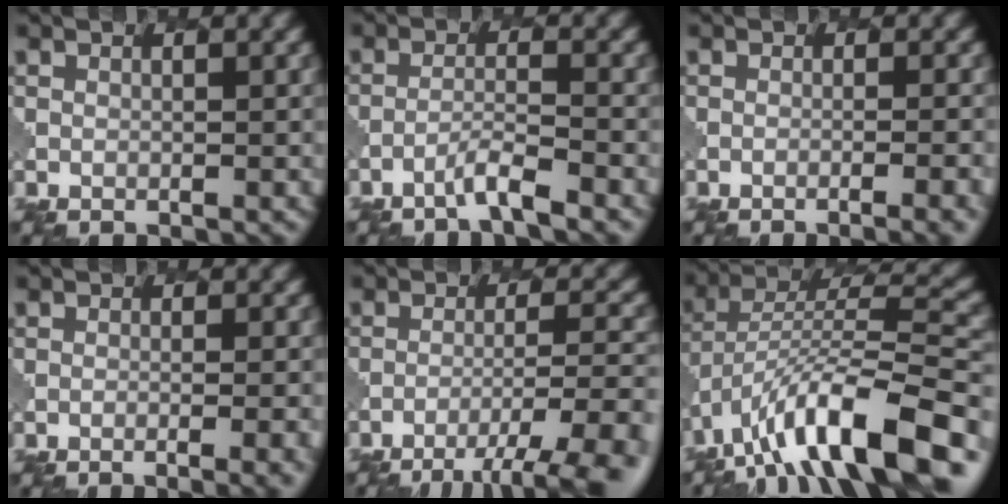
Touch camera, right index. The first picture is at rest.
{"total": 2.4, "force": [-1.9, 0.0, 1.6], "torque": [-0.027, 0.007, -0.042]}
{"total": 3.9, "force": [-2.3, 0.9, 3.0], "torque": [-0.024, 0.015, -0.032]}
{"total": 3.7, "force": [-1.8, 1.1, 3.1], "torque": [-0.023, 0.012, -0.026]}
{"total": 8.0, "force": [-5.6, 1.4, 5.5], "torque": [-0.078, -0.005, -0.072]}
{"total": 13.0, "force": [-7.2, 4.9, 9.7], "torque": [-0.158, 0.021, -0.122]}